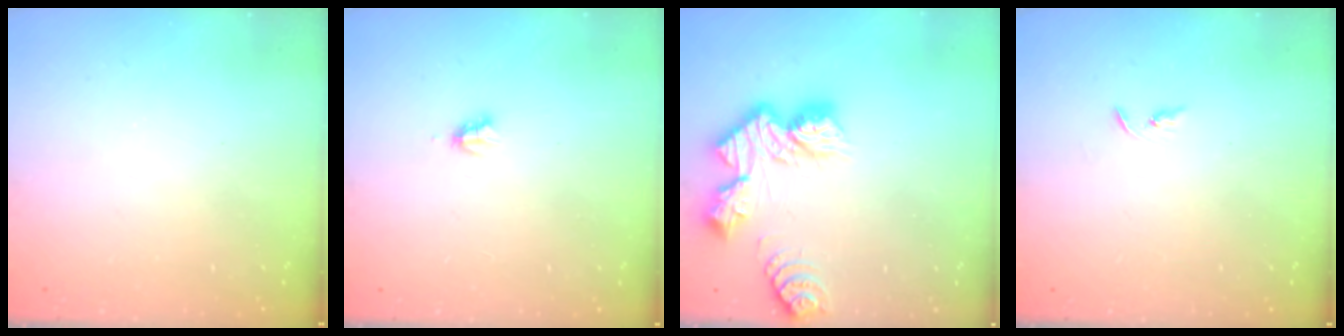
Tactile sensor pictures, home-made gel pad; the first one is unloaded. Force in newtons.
{"total": 2.7, "press": 2.7, "slide": 0.2}
{"total": 12.8, "press": 12.7, "slide": 1.1}
{"total": 2.2, "press": 2.2, "slide": 0.2}